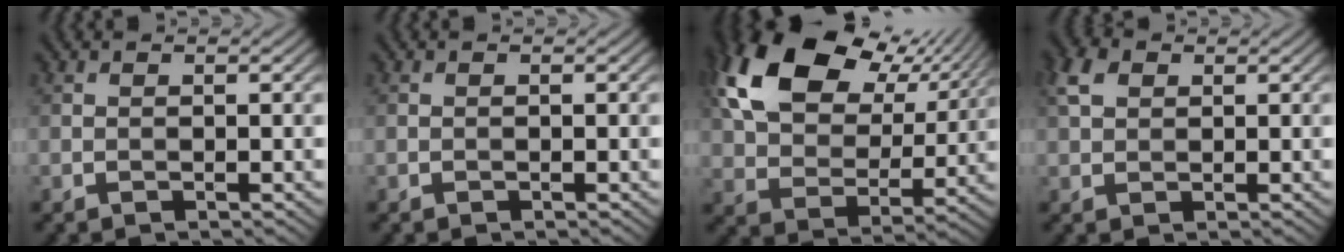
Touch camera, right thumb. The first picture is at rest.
{"total": 0.0}
{"total": 18.6, "force": [8.7, 11.6, 11.6], "torque": [-0.253, 0.028, 0.151]}
{"total": 3.6, "force": [1.5, 2.6, 2.1], "torque": [-0.058, 0.012, 0.026]}